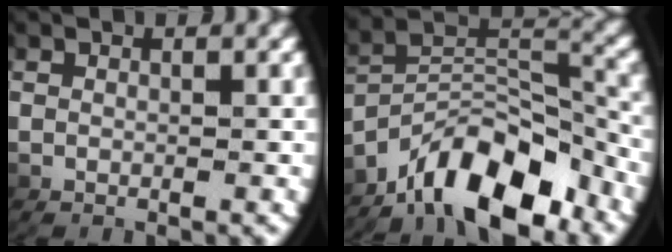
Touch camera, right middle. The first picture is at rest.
{"total": 9.8, "force": [-5.6, 4.9, 6.3], "torque": [-0.099, -0.018, -0.078]}